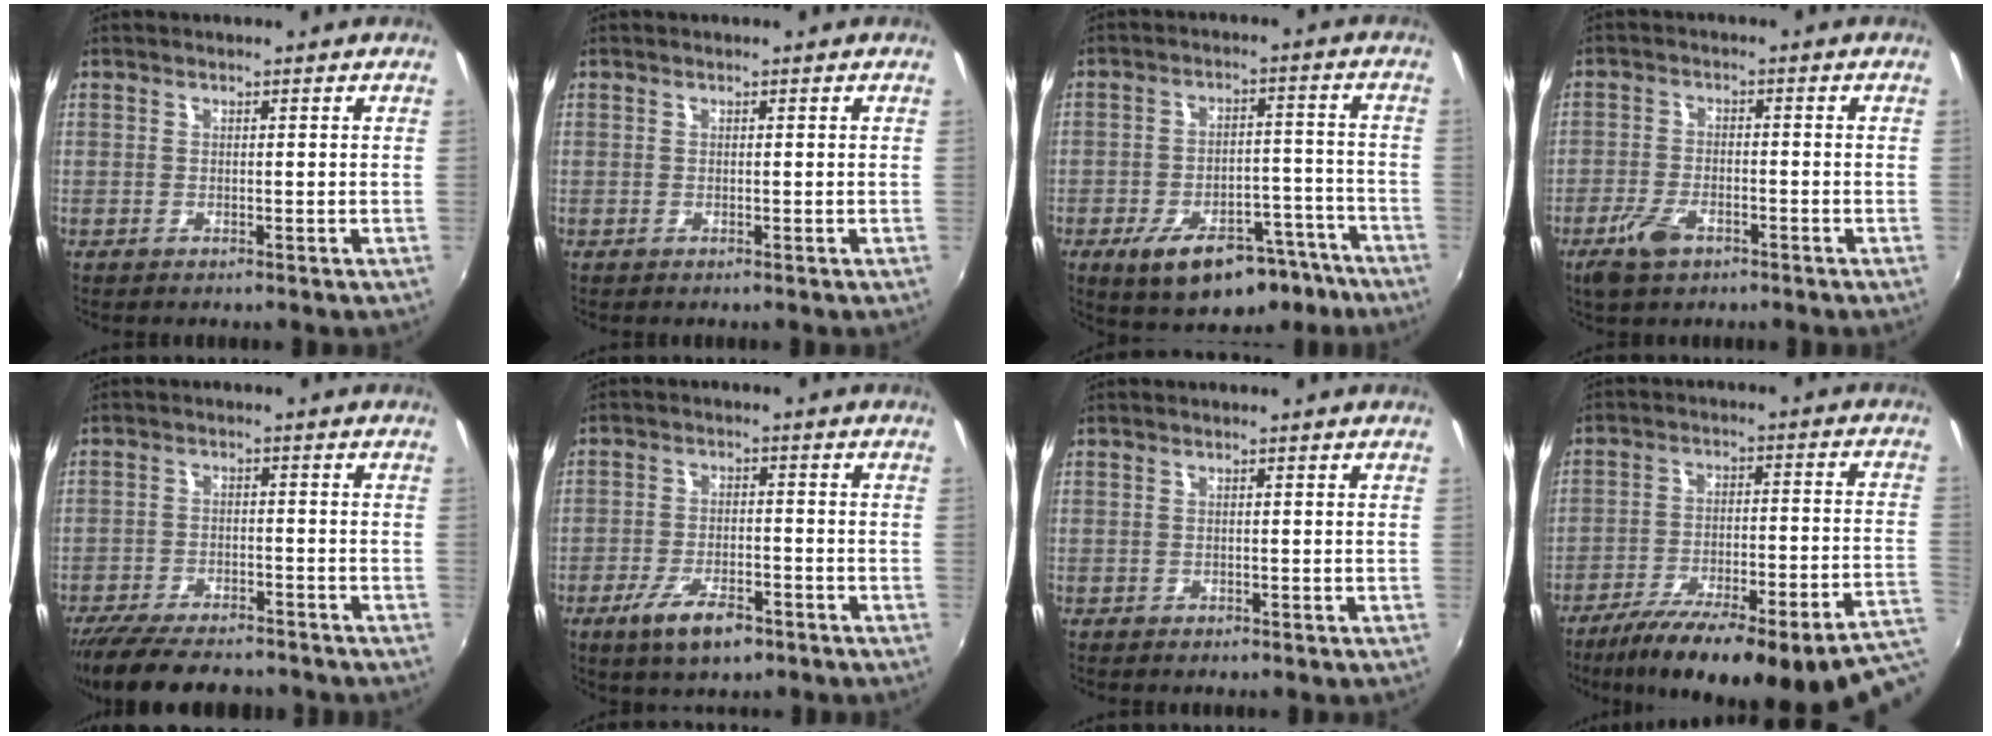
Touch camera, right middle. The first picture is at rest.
{"total": 0.0}
{"total": 16.4, "force": [-10.7, 7.6, 9.9], "torque": [-0.169, -0.001, -0.145]}
{"total": 6.2, "force": [-3.8, 2.9, 3.9], "torque": [-0.097, -0.009, -0.069]}
{"total": 14.6, "force": [-12.3, 4.2, 6.7], "torque": [-0.145, -0.031, -0.194]}
{"total": 8.0, "force": [-4.9, 3.0, 5.6], "torque": [-0.125, -0.014, -0.083]}
{"total": 0.5, "force": [-0.4, 0.4, 0.1], "torque": [-0.004, -0.002, -0.006]}
{"total": 26.1, "force": [-18.0, 4.4, 18.3], "torque": [-0.259, -0.047, -0.243]}